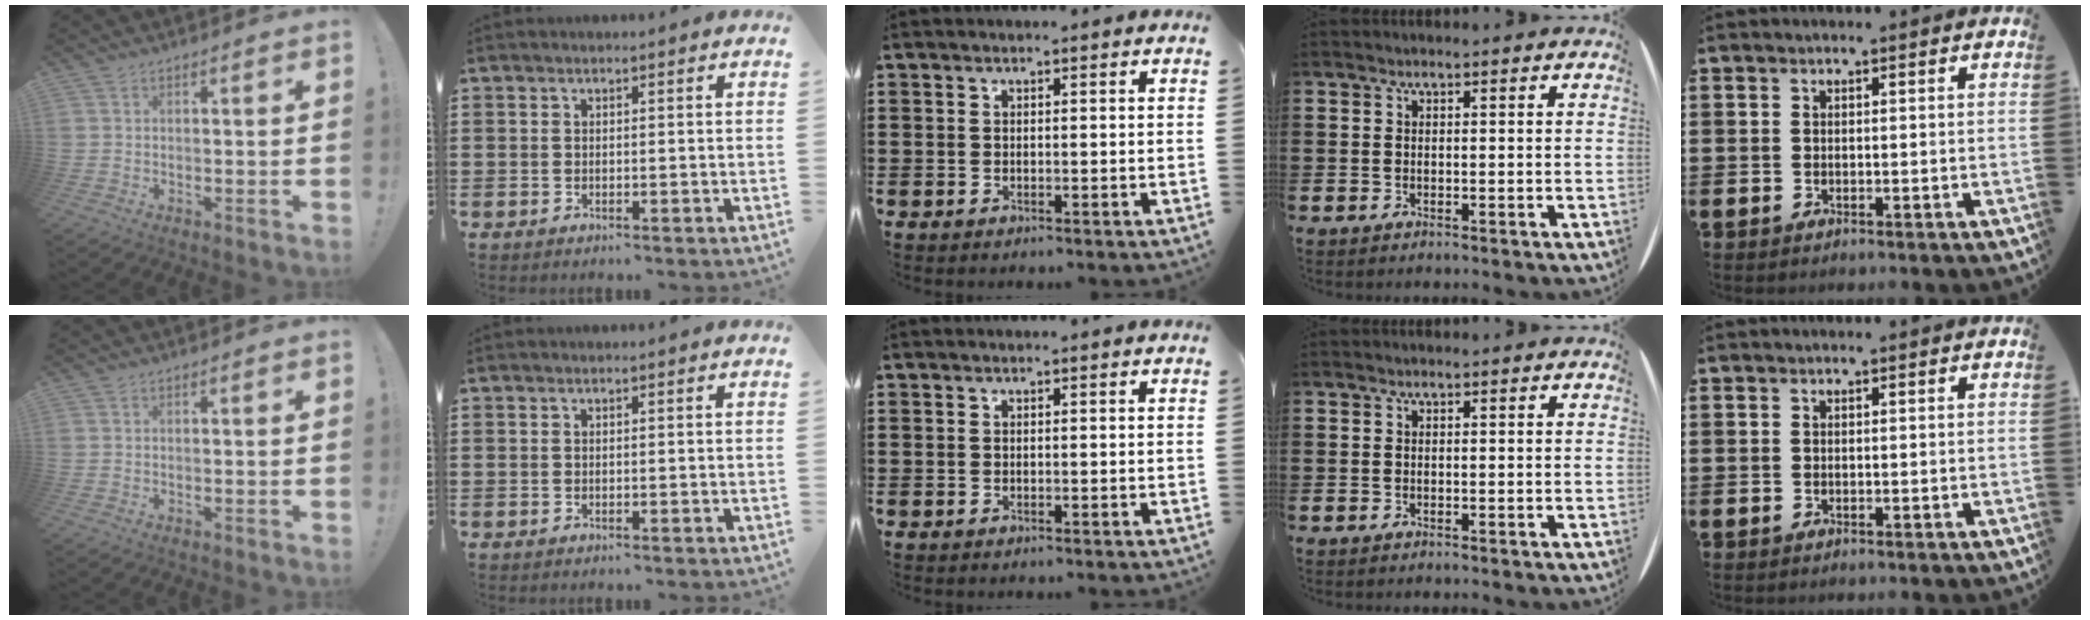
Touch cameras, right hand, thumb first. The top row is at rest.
{}